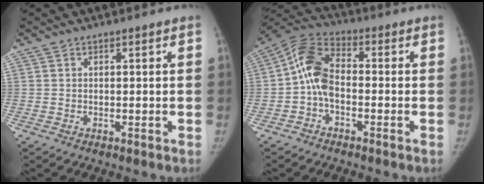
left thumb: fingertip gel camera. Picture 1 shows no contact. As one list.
[{"total": 8.7, "force": [-1.4, 5.4, 6.6], "torque": [-0.122, 0.031, -0.041]}]